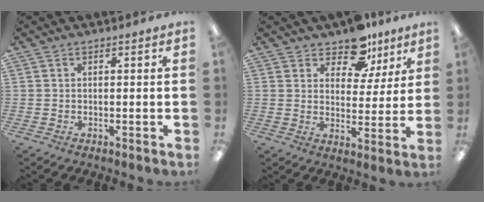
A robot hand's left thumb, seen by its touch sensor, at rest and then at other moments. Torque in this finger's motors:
{"motor_torque": [1.29, 0.91, 1.19, -0.66, 0.01]}